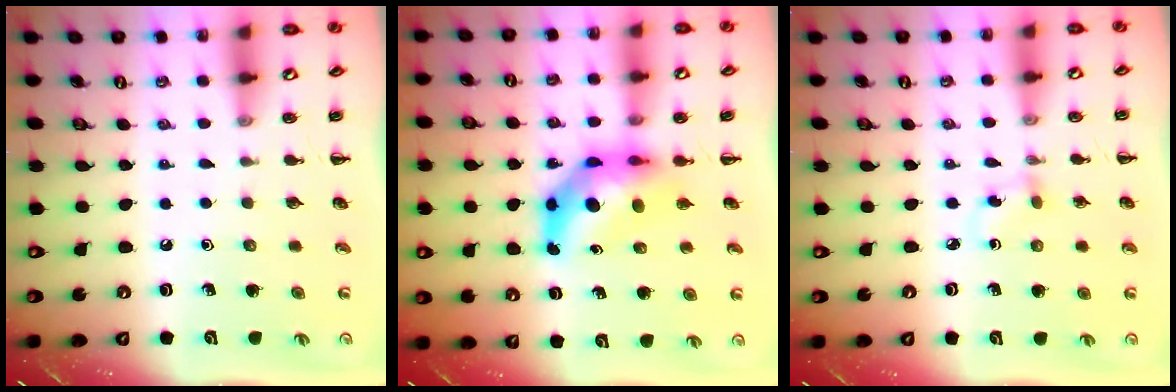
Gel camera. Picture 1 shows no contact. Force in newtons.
{"total": 8.1, "press": 7.7, "slide": 2.5}
{"total": 2.3, "press": 2.0, "slide": 1.1}